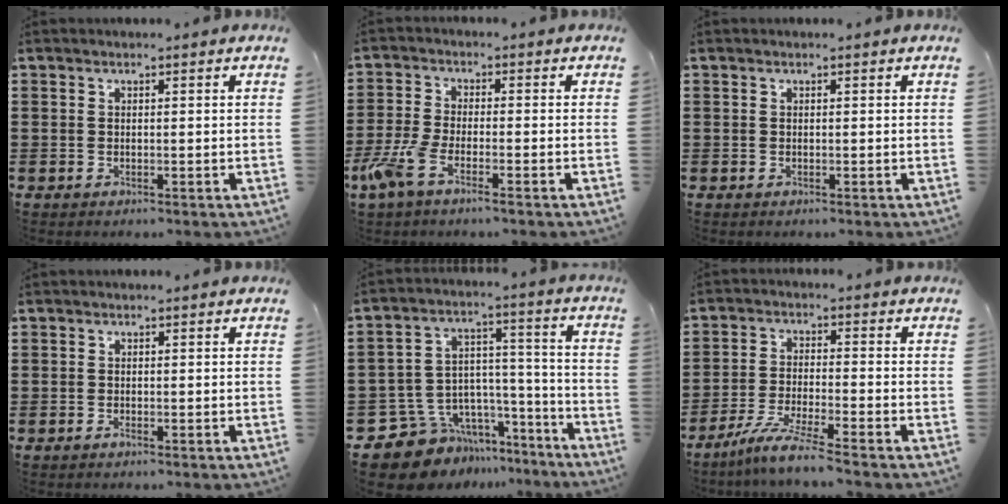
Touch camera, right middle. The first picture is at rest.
{"total": 5.2, "force": [-3.2, 1.2, 3.9], "torque": [-0.113, -0.017, -0.068]}
{"total": 0.0}
{"total": 0.7, "force": [-0.6, 0.3, 0.2], "torque": [-0.004, 0.000, -0.012]}
{"total": 10.4, "force": [-8.4, 5.9, 1.8], "torque": [-0.056, 0.013, -0.157]}
{"total": 5.8, "force": [-5.0, -0.6, 3.0], "torque": [-0.067, -0.018, -0.096]}